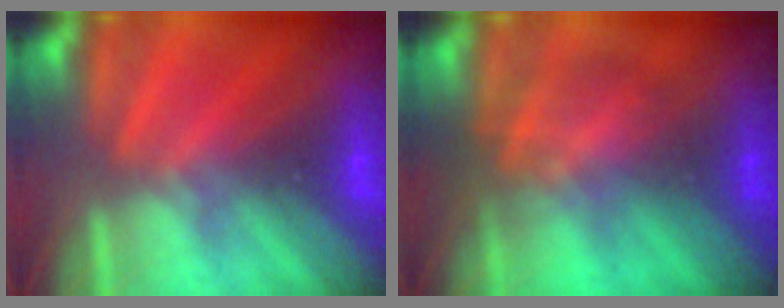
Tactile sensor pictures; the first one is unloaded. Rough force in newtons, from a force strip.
{"total": 2.9}